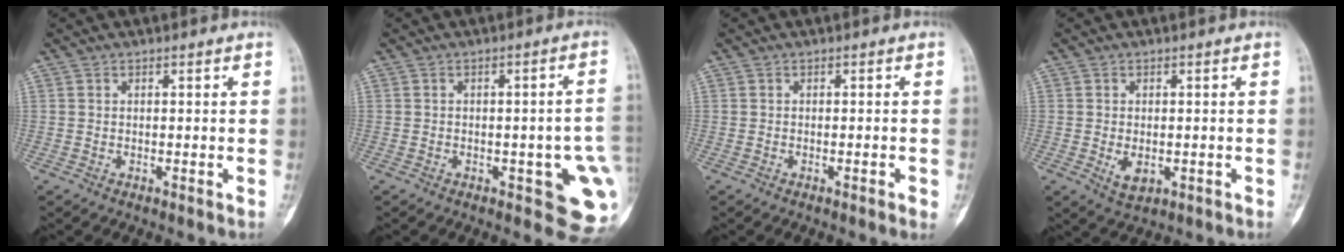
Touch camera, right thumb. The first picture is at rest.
{"total": 11.9, "force": [-2.6, 4.2, 10.8], "torque": [-0.106, 0.002, -0.024]}
{"total": 1.2, "force": [-0.5, 0.2, 1.1], "torque": [-0.018, -0.001, -0.007]}
{"total": 3.6, "force": [-0.8, 2.3, 2.7], "torque": [-0.039, -0.004, -0.005]}